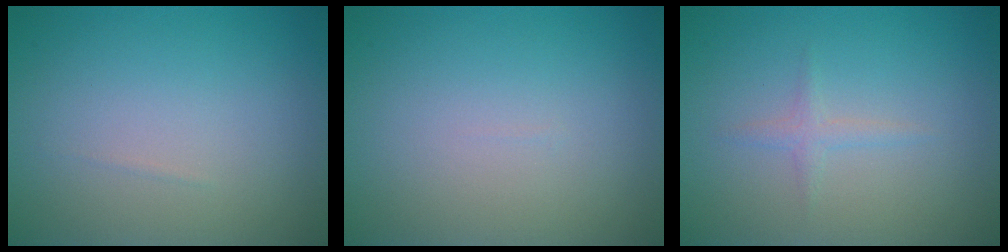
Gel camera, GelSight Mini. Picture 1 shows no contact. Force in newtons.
{"total": 0.0}
{"total": 1.1, "press": 1.1, "slide": 0.1}